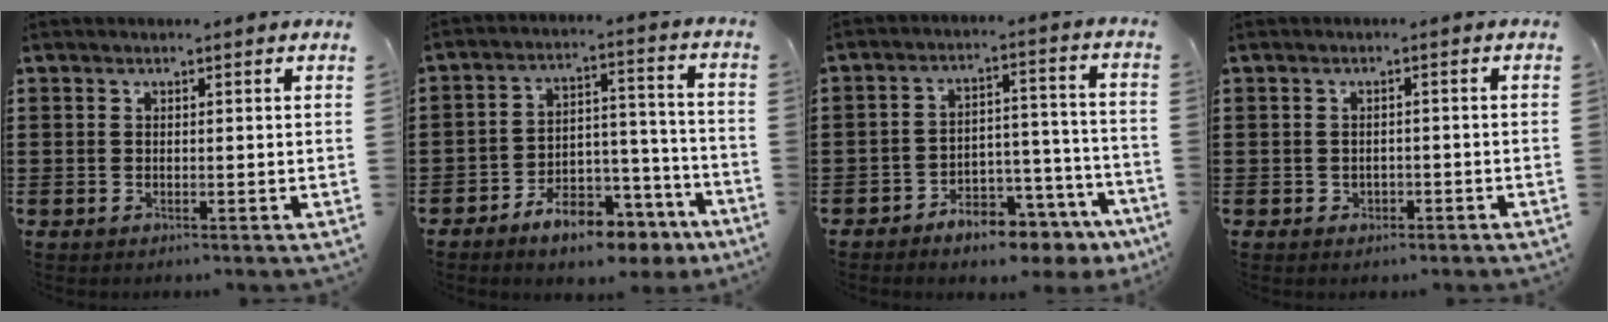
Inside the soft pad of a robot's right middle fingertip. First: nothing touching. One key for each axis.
{"total": 8.6, "fx": -7.1, "fy": 3.3, "fz": 3.7, "tx": -0.062, "ty": 0.030, "tz": -0.130}
{"total": 6.4, "fx": -6.0, "fy": 1.7, "fz": 1.8, "tx": -0.026, "ty": 0.021, "tz": -0.112}
{"total": 1.1, "fx": -0.7, "fy": 0.8, "fz": 0.2, "tx": -0.008, "ty": 0.001, "tz": -0.016}